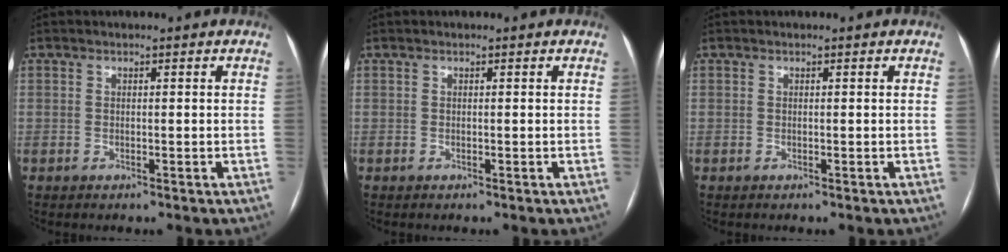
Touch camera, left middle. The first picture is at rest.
{"total": 0.0}
{"total": 0.0}